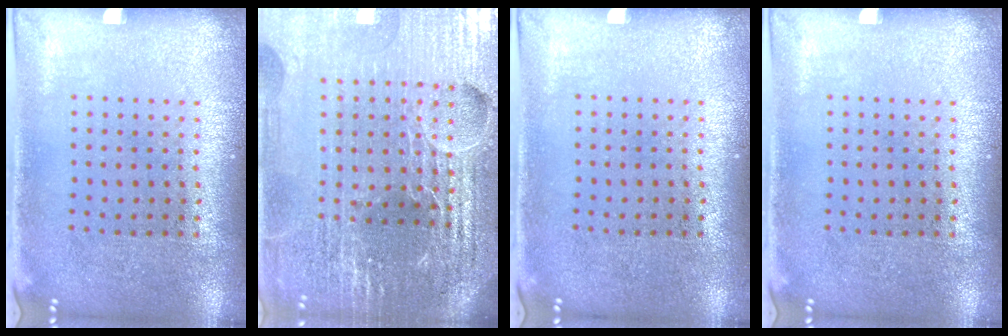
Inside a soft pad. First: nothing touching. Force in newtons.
{"total": 6.5, "press": 5.7, "slide": 3.1}
{"total": 0.0}
{"total": 0.0}